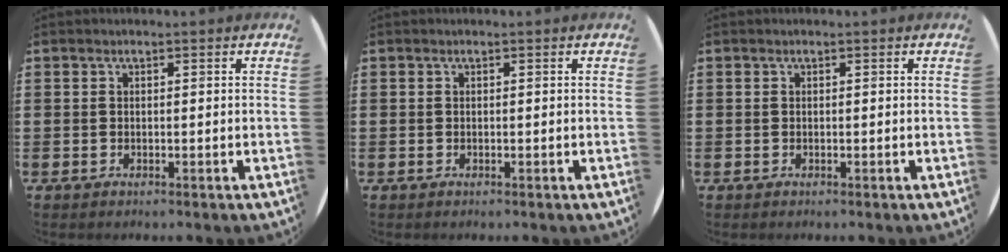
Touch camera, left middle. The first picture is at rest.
{"total": 0.0}
{"total": 0.0}